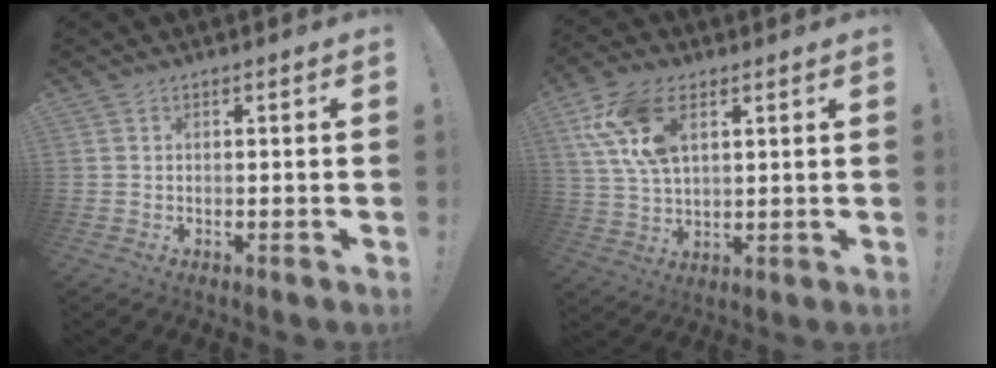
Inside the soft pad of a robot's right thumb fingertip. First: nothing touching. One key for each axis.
{"total": 14.4, "fx": 6.2, "fy": 8.3, "fz": 10.0, "tx": -0.206, "ty": -0.013, "tz": 0.115}